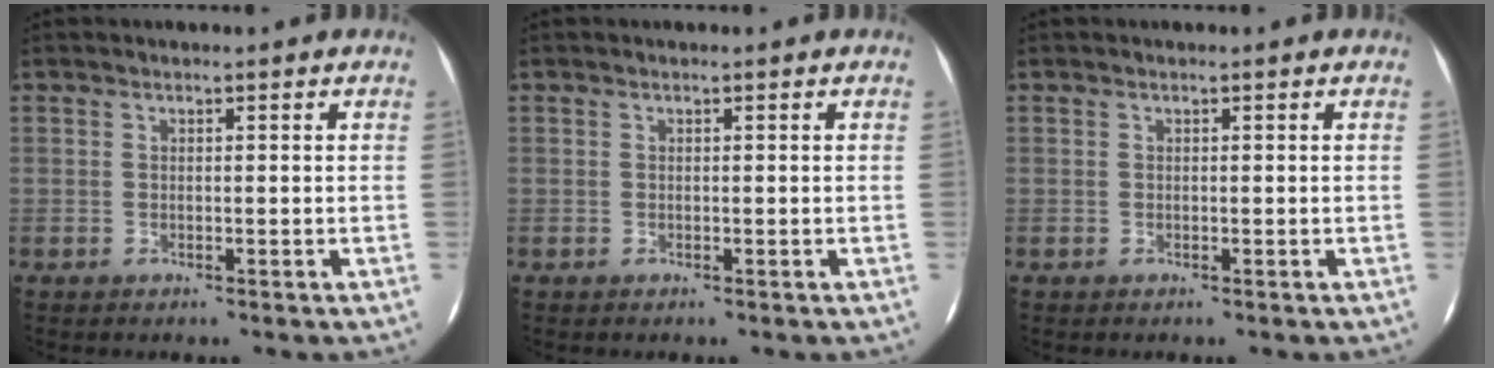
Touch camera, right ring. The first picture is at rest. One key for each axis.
{"total": 0.0}
{"total": 0.0}